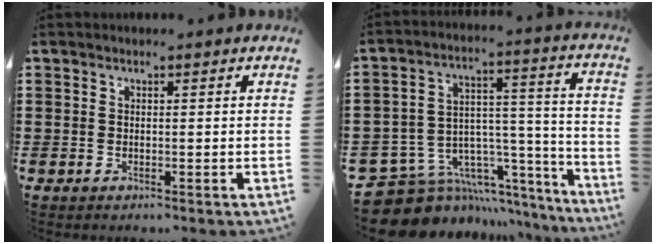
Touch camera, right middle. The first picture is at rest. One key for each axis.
{"total": 9.3, "fx": -7.1, "fy": 5.6, "fz": 2.0, "tx": -0.058, "ty": -0.001, "tz": -0.126}